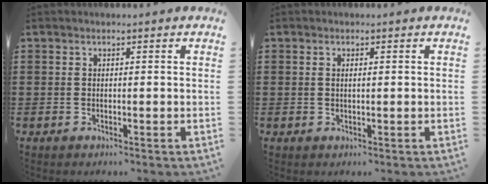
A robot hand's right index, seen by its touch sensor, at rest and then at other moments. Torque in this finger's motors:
{"motor_torque": [-0.13, 0.49, -0.04, -0.01]}